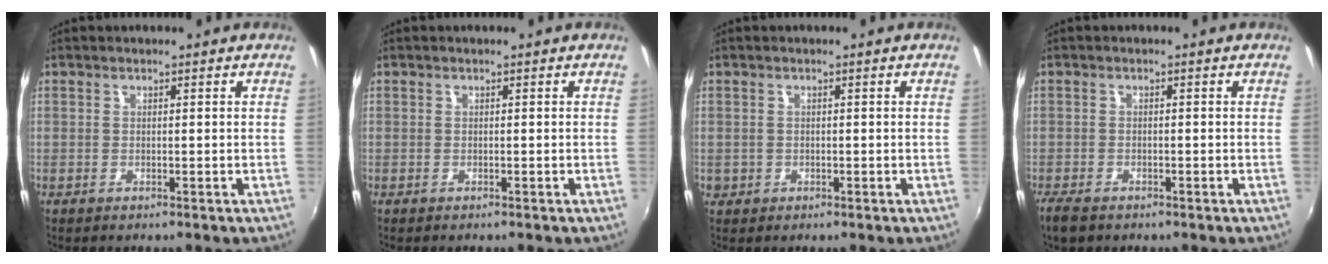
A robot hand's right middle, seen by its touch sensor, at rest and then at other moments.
{"total": 0.0}
{"total": 1.4, "force": [-0.4, 1.4, 0.3], "torque": [-0.007, -0.004, -0.005]}
{"total": 3.7, "force": [-2.8, 1.6, 1.7], "torque": [-0.045, -0.014, -0.056]}